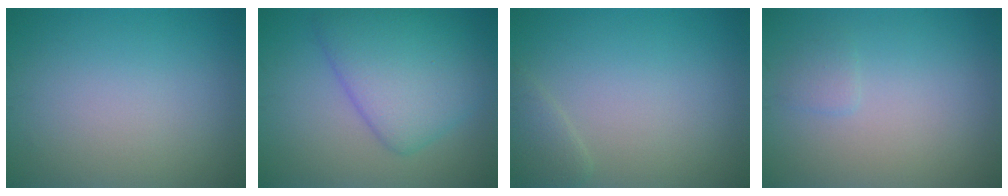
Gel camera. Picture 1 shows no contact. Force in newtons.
{"total": 7.0, "press": 7.0, "slide": 0.2}
{"total": 1.4, "press": 1.4, "slide": 0.1}
{"total": 0.9, "press": 0.9, "slide": 0.1}